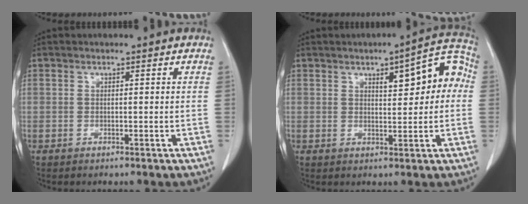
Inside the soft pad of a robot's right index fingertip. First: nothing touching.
{"total": 8.9, "force": [1.9, 3.0, 8.2], "torque": [-0.098, 0.036, 0.022]}